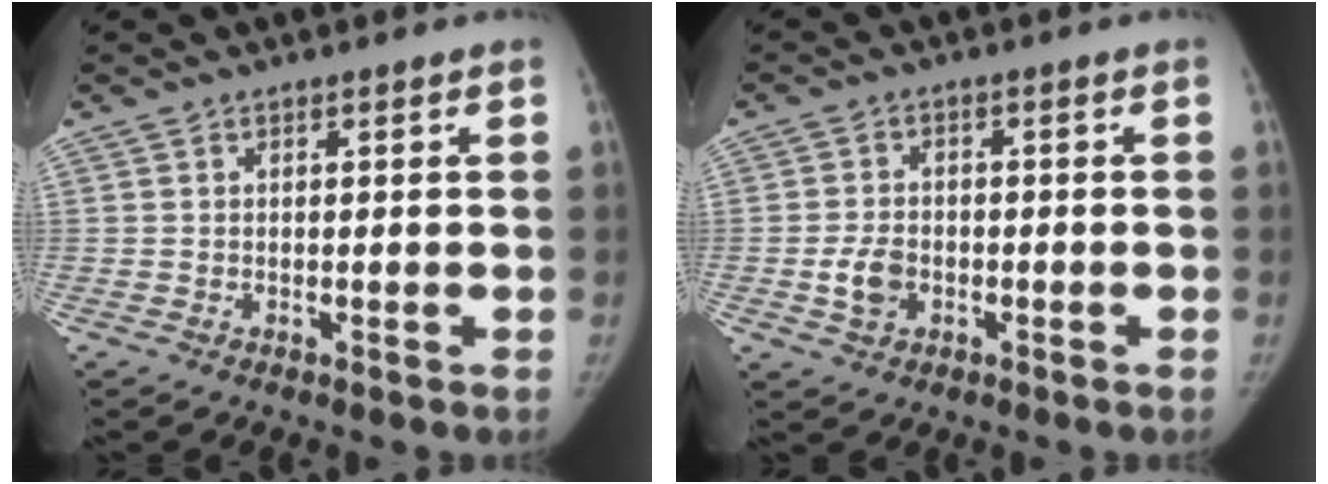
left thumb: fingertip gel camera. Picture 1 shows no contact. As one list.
[{"total": 4.8, "force": [-1.3, 3.6, 2.9], "torque": [-0.048, 0.008, -0.024]}]